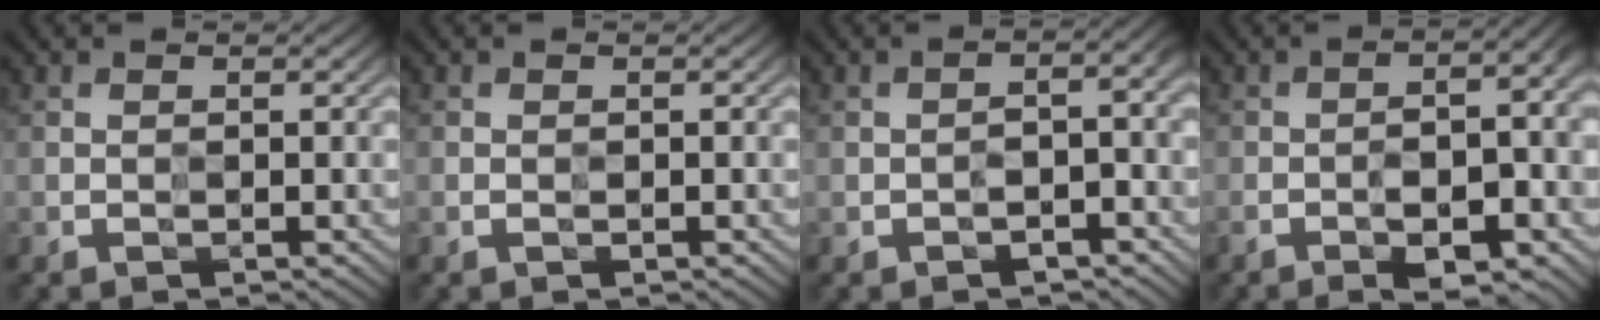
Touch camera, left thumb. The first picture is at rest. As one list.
[{"total": 0.0}, {"total": 3.8, "force": [-1.5, 1.5, 3.1], "torque": [-0.044, -0.003, -0.025]}, {"total": 9.2, "force": [-3.3, 2.8, 8.1], "torque": [-0.106, 0.000, -0.045]}]